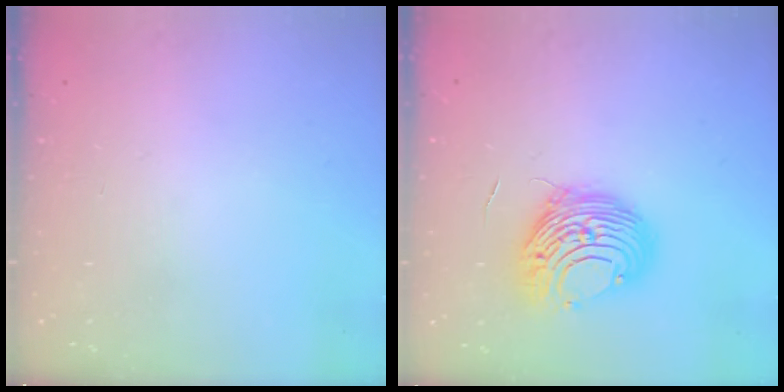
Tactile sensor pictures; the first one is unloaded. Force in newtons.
{"total": 11.1, "press": 11.1, "slide": 0.9}